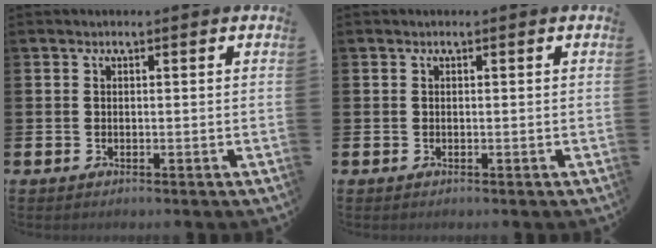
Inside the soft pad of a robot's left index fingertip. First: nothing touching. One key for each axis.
{"total": 0.0}